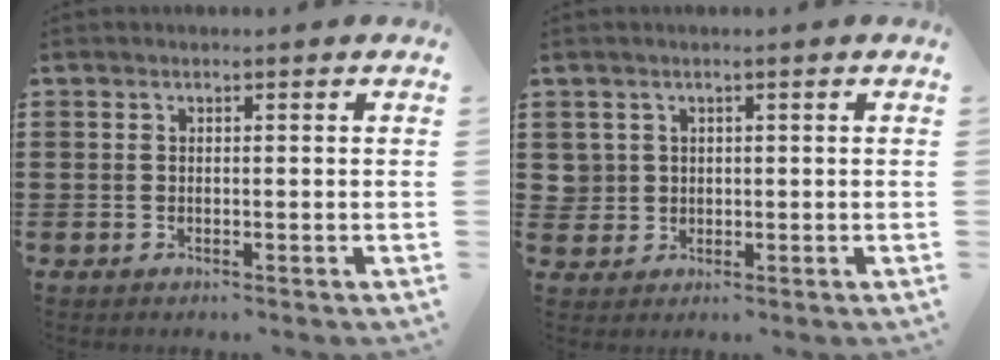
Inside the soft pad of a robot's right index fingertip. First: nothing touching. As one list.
[{"total": 1.9, "force": [0.3, 1.9, 0.1], "torque": [-0.014, 0.006, 0.005]}]